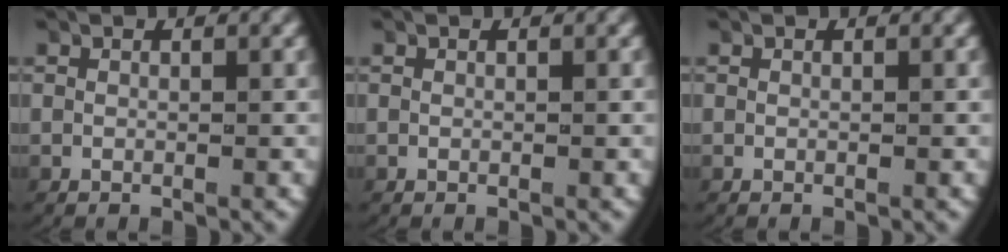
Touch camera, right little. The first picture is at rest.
{"total": 0.0}
{"total": 0.0}